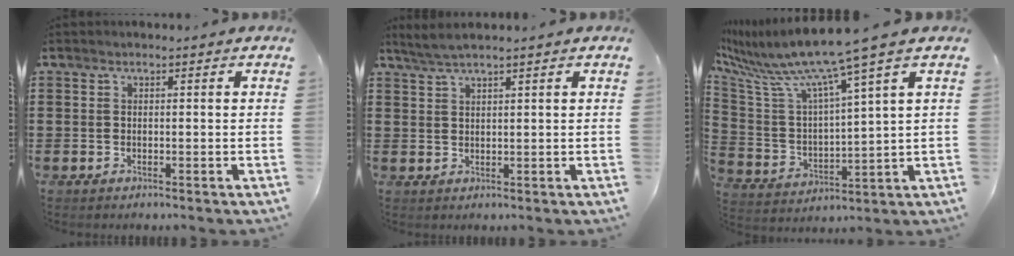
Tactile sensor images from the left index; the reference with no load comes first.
{"total": 2.4, "force": [2.0, -0.1, 1.2], "torque": [-0.028, 0.002, 0.039]}
{"total": 9.7, "force": [7.8, -0.6, 5.8], "torque": [-0.148, -0.055, 0.120]}